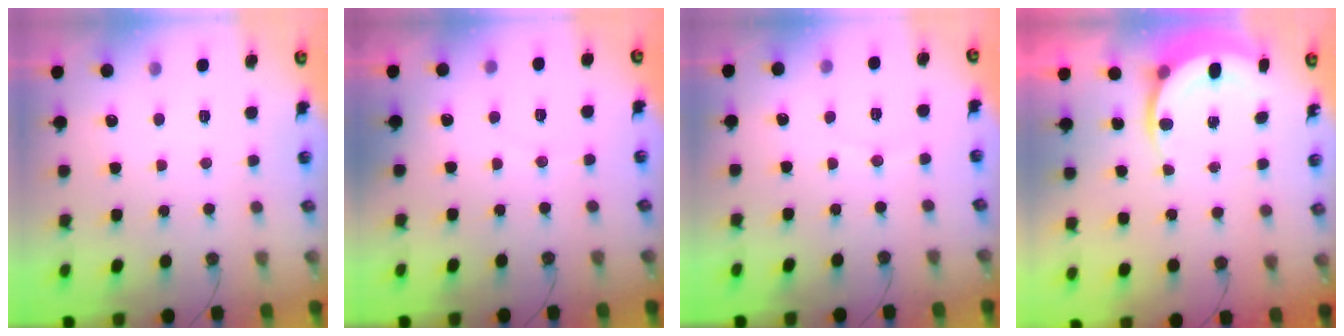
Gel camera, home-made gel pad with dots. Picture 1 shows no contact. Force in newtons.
{"total": 2.0, "press": 1.8, "slide": 1.0}
{"total": 3.1, "press": 3.1, "slide": 0.2}
{"total": 5.7, "press": 5.5, "slide": 1.4}